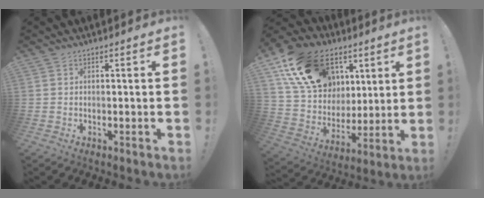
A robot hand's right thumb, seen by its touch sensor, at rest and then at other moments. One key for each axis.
{"total": 23.7, "fx": 11.4, "fy": 16.9, "fz": 12.1, "tx": -0.195, "ty": -0.042, "tz": 0.235}